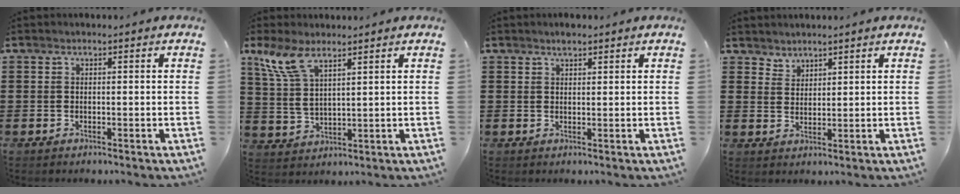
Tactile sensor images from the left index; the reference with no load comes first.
{"total": 7.3, "force": [5.1, 1.9, 4.8], "torque": [-0.115, -0.009, 0.091]}
{"total": 1.5, "force": [1.3, 0.4, 0.7], "torque": [-0.015, 0.001, 0.025]}
{"total": 2.5, "force": [2.3, 0.8, -0.3], "torque": [-0.001, -0.002, 0.046]}